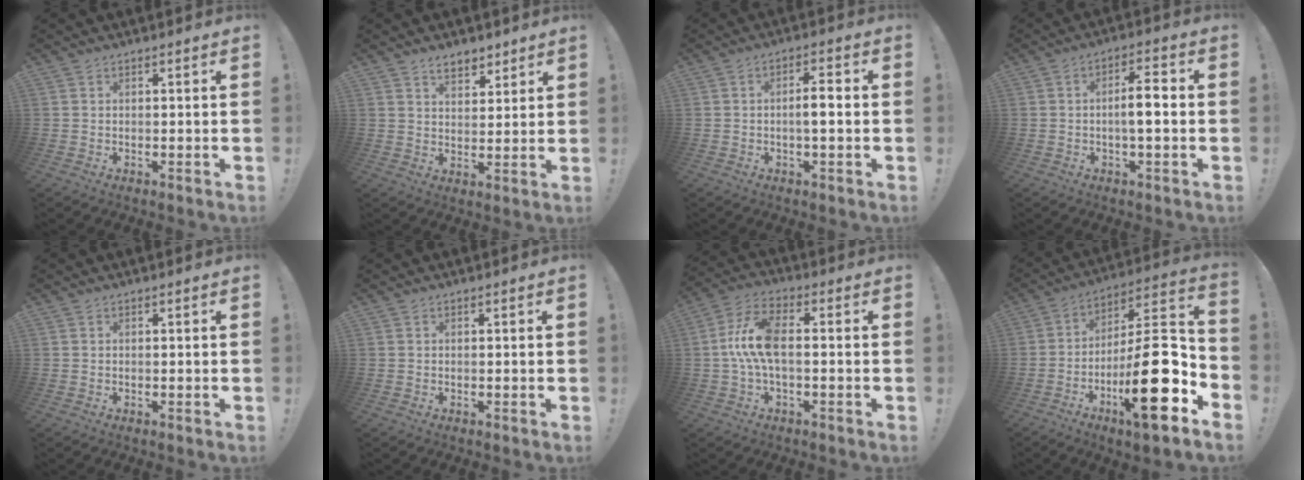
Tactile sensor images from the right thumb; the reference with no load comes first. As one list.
[{"total": 6.0, "force": [4.6, 3.2, 2.3], "torque": [-0.023, -0.027, 0.082]}, {"total": 5.0, "force": [-0.7, 1.0, 4.9], "torque": [-0.084, 0.007, -0.016]}, {"total": 6.9, "force": [-0.9, 1.7, 6.7], "torque": [-0.121, 0.010, -0.020]}, {"total": 0.0}, {"total": 0.0}, {"total": 10.8, "force": [-0.3, 4.4, 9.8], "torque": [-0.201, 0.002, -0.005]}, {"total": 23.4, "force": [-8.5, 6.5, 20.7], "torque": [-0.332, 0.043, -0.138]}]